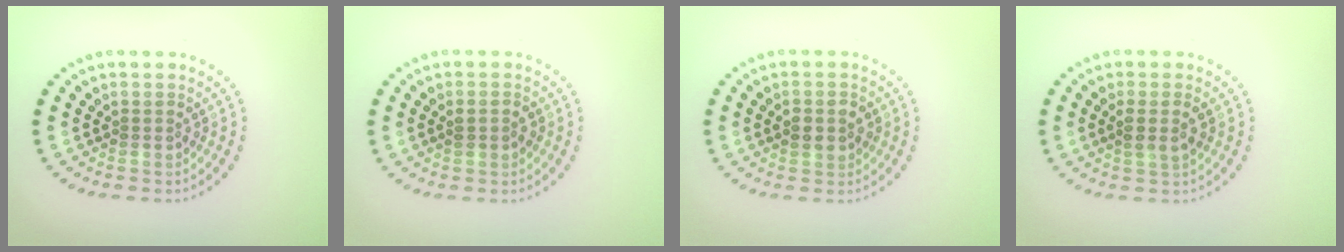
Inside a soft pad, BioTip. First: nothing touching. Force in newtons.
{"total": 1.3, "press": 1.3, "slide": 0.2}
{"total": 1.9, "press": 1.9, "slide": 0.2}
{"total": 1.8, "press": 1.5, "slide": 0.9}